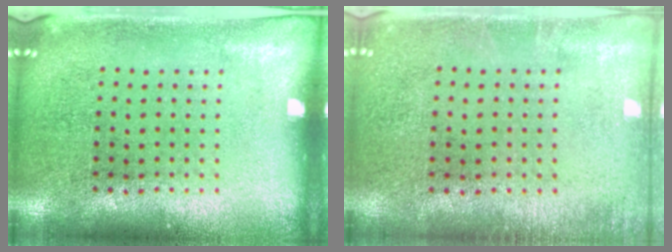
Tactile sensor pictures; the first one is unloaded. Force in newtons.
{"total": 0.8, "press": 0.8, "slide": 0.1}